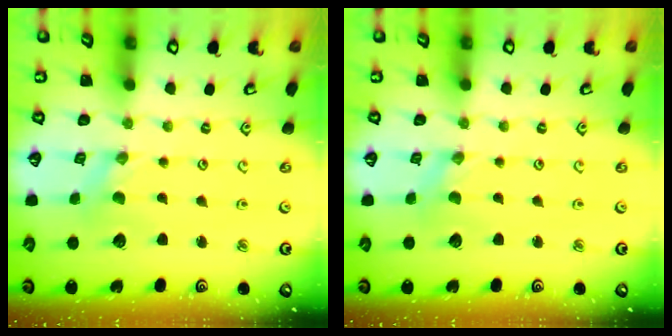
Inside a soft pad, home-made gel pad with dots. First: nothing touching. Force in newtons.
{"total": 0.0}